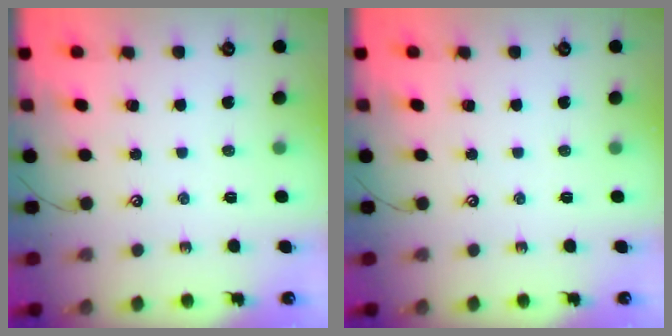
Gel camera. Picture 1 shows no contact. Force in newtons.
{"total": 0.0}